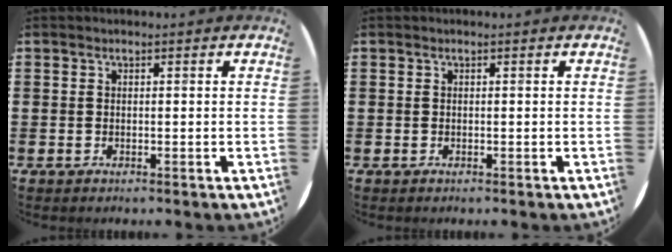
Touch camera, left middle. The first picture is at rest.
{"total": 0.0}